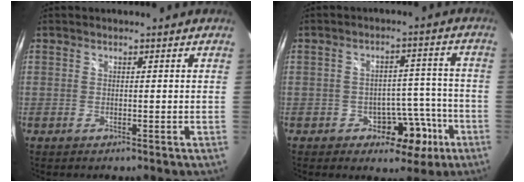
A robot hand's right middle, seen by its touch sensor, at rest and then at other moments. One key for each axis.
{"total": 7.4, "fx": -3.8, "fy": 5.1, "fz": 3.6, "tx": -0.050, "ty": 0.024, "tz": -0.041}